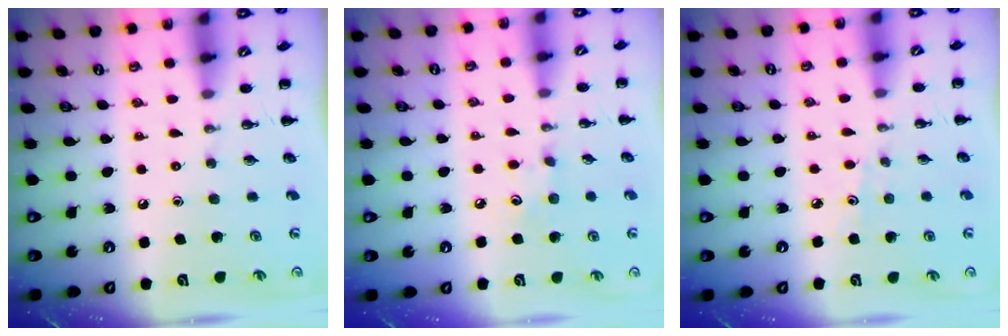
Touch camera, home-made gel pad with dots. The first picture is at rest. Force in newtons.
{"total": 7.1, "press": 6.9, "slide": 1.6}
{"total": 2.8, "press": 2.6, "slide": 0.9}